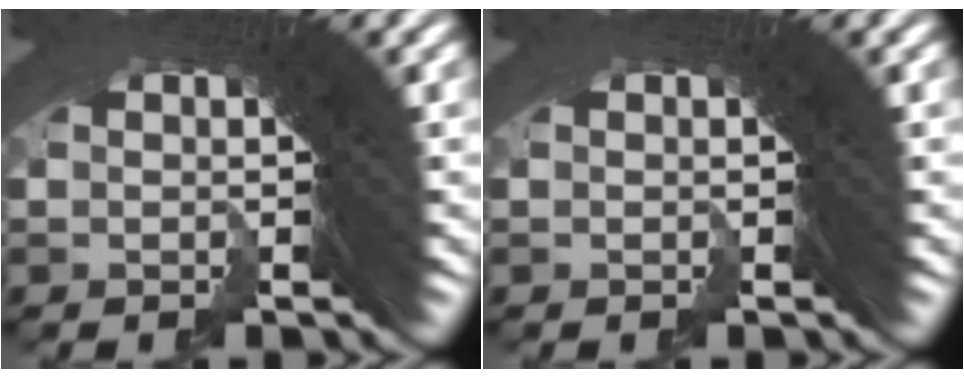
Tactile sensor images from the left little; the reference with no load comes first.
{"total": 0.0}